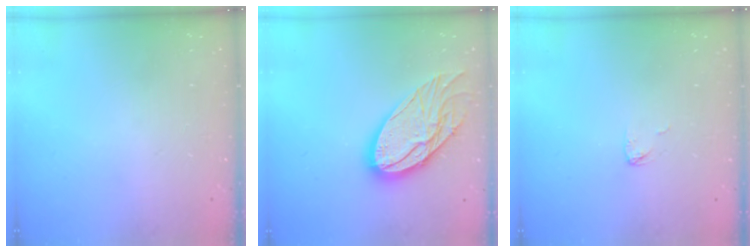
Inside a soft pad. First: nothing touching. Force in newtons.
{"total": 17.5, "press": 17.4, "slide": 1.5}
{"total": 2.8, "press": 2.7, "slide": 0.2}